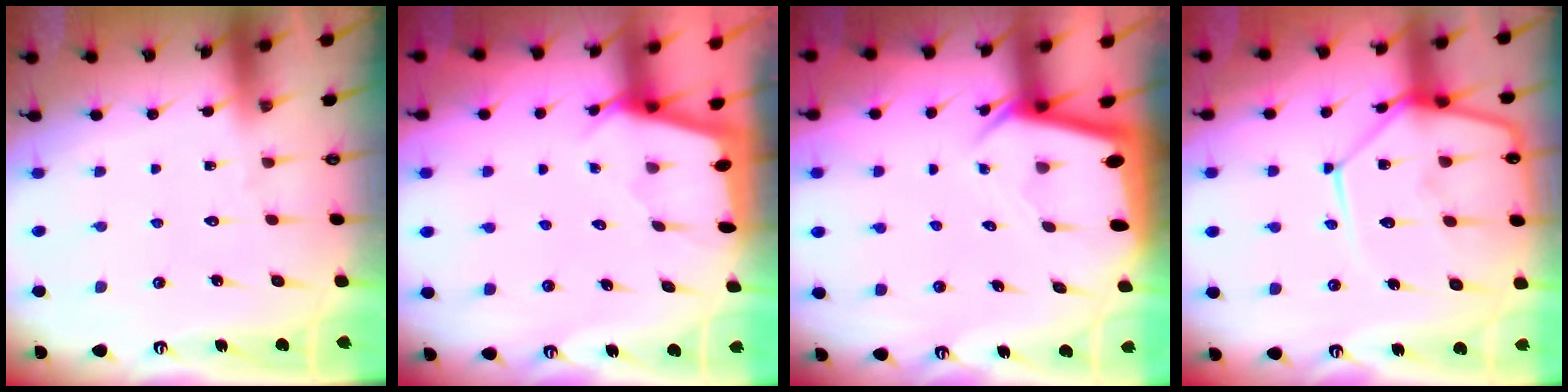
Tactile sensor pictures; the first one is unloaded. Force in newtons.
{"total": 2.2, "press": 2.2, "slide": 0.3}
{"total": 2.7, "press": 2.7, "slide": 0.2}
{"total": 17.5, "press": 17.4, "slide": 1.6}